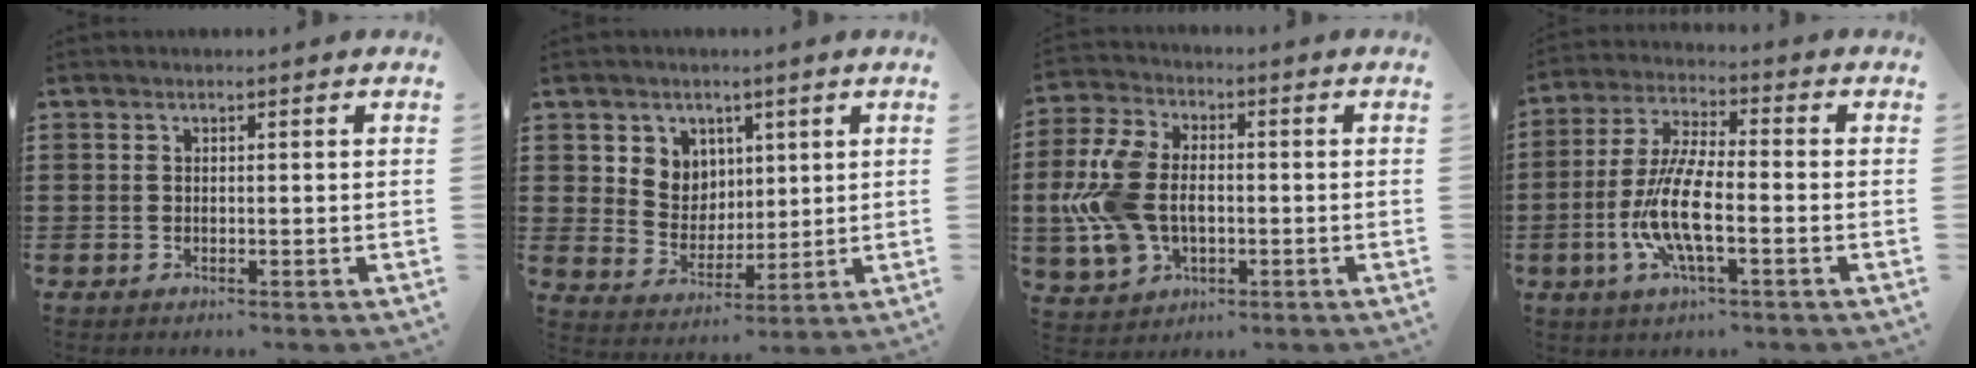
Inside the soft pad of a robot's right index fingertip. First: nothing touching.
{"total": 5.8, "force": [2.9, 5.0, 0.1], "torque": [-0.037, 0.000, 0.055]}
{"total": 10.8, "force": [-0.7, 7.1, 8.1], "torque": [-0.216, 0.001, -0.021]}
{"total": 9.1, "force": [-2.9, 2.4, 8.3], "torque": [-0.191, -0.015, -0.061]}